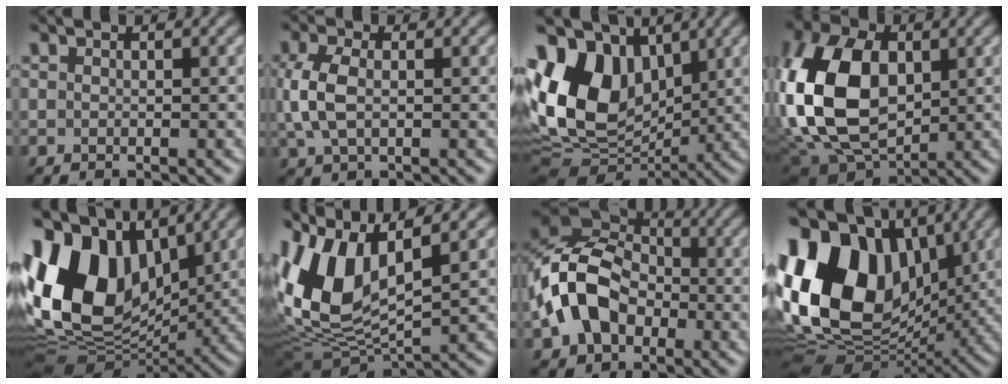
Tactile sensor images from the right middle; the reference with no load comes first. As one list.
[{"total": 3.6, "force": [0.3, 2.3, 2.8], "torque": [-0.074, 0.005, 0.007]}, {"total": 12.9, "force": [3.1, 9.1, 8.7], "torque": [-0.186, 0.021, 0.043]}, {"total": 14.0, "force": [1.2, 9.5, 10.1], "torque": [-0.238, 0.013, 0.012]}, {"total": 15.4, "force": [2.8, 10.4, 10.9], "torque": [-0.235, 0.024, 0.040]}, {"total": 10.6, "force": [2.4, 5.2, 8.9], "torque": [-0.200, 0.002, 0.044]}, {"total": 9.0, "force": [-1.9, 6.7, 5.7], "torque": [-0.117, 0.011, -0.050]}, {"total": 17.7, "force": [3.2, 12.3, 12.3], "torque": [-0.255, 0.030, 0.047]}]